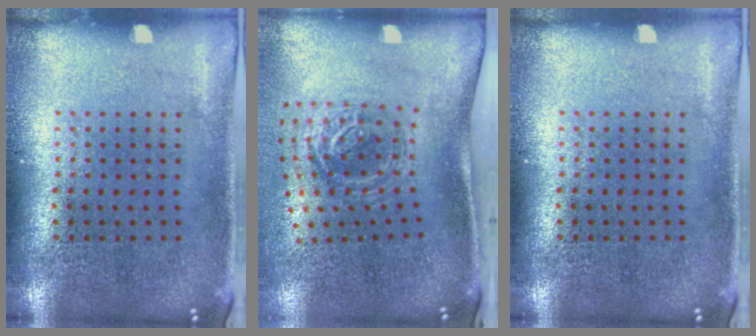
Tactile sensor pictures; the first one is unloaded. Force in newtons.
{"total": 1.7, "press": 1.2, "slide": 1.3}
{"total": 0.0}